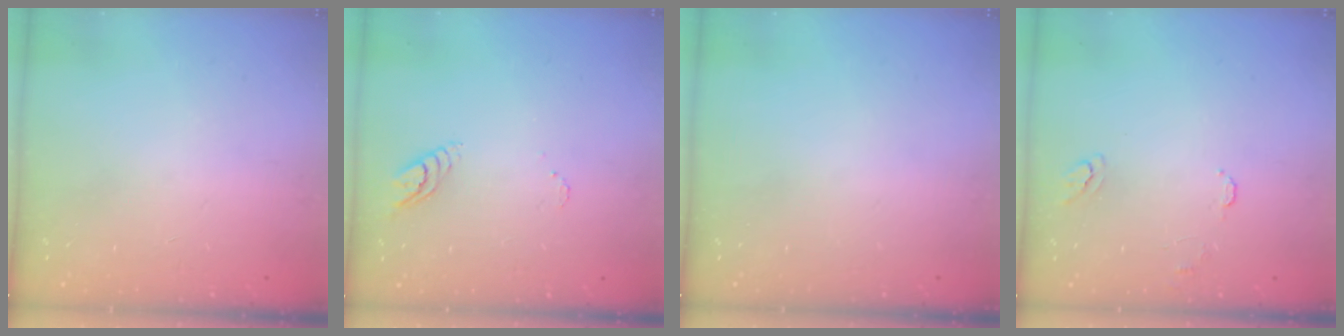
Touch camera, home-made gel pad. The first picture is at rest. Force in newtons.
{"total": 3.6, "press": 3.6, "slide": 0.5}
{"total": 0.0}
{"total": 6.8, "press": 6.7, "slide": 0.7}